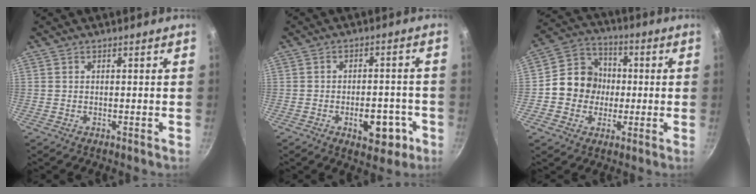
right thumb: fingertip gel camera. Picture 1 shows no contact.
{"total": 8.7, "force": [-3.3, 5.0, 6.3], "torque": [-0.054, 0.019, -0.037]}
{"total": 11.2, "force": [-0.7, 10.1, 4.7], "torque": [-0.042, 0.023, -0.031]}